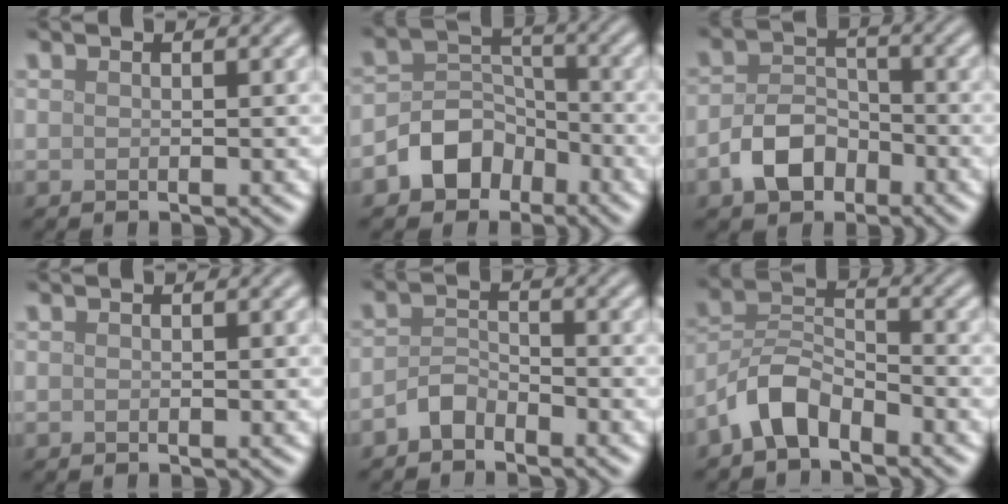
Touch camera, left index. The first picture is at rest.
{"total": 5.1, "force": [-2.8, 3.8, 2.1], "torque": [-0.024, 0.003, -0.056]}
{"total": 4.4, "force": [-2.3, 2.9, 2.4], "torque": [-0.042, 0.003, -0.048]}
{"total": 0.0}
{"total": 2.1, "force": [-1.7, 1.0, 0.8], "torque": [-0.014, 0.010, -0.037]}
{"total": 4.5, "force": [-3.1, 2.2, 2.3], "torque": [-0.040, 0.012, -0.071]}